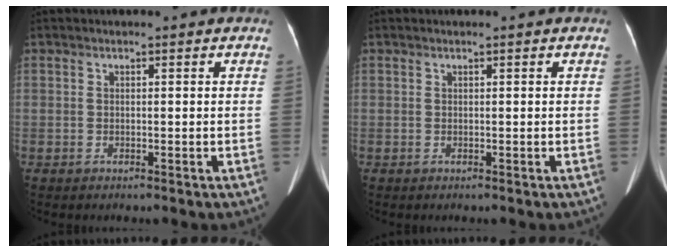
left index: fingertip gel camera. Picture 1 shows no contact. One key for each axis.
{"total": 0.0}